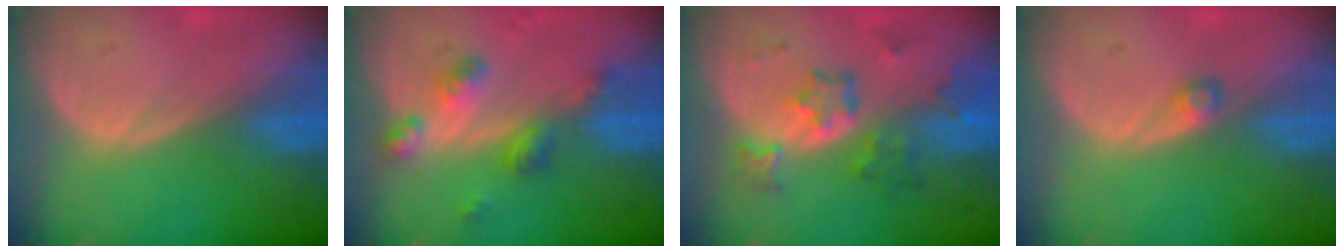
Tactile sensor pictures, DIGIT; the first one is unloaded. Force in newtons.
{"total": 5.9, "press": 5.2, "slide": 2.8}
{"total": 7.1, "press": 6.5, "slide": 2.9}
{"total": 1.5, "press": 1.4, "slide": 0.2}